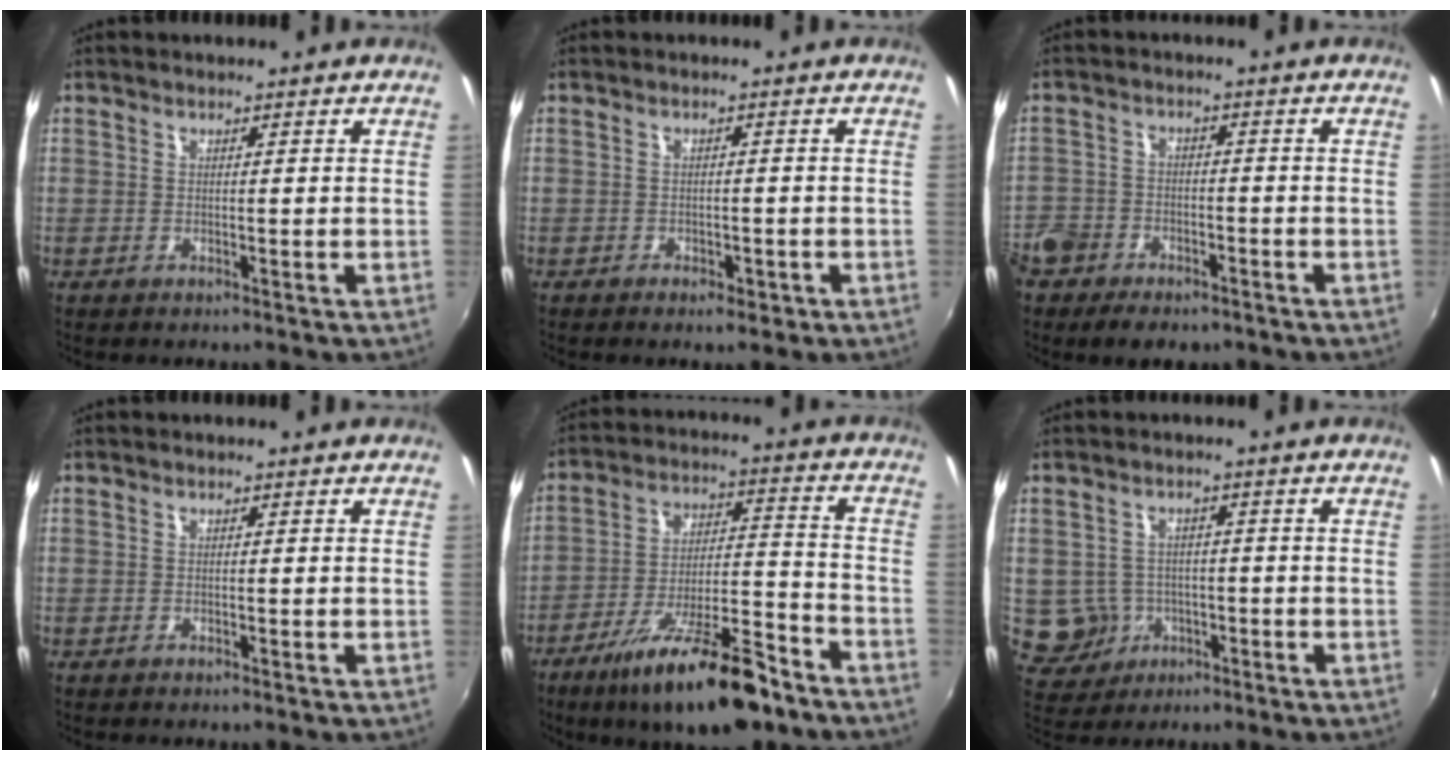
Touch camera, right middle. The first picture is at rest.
{"total": 3.0, "force": [-1.8, 1.7, 1.6], "torque": [-0.033, -0.007, -0.024]}
{"total": 10.9, "force": [-6.9, 7.3, 4.3], "torque": [-0.129, -0.002, -0.120]}
{"total": 0.0}
{"total": 19.2, "force": [-13.5, 5.0, 12.7], "torque": [-0.224, -0.020, -0.212]}
{"total": 6.6, "force": [-1.8, 6.1, 1.5], "torque": [-0.049, 0.008, -0.013]}